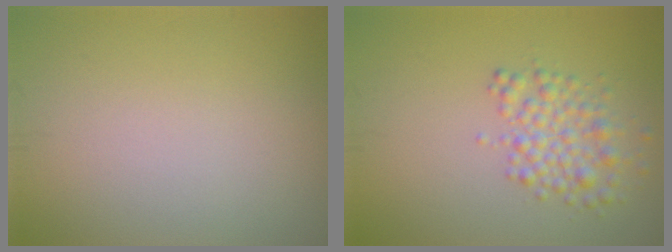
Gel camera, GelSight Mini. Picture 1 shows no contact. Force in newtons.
{"total": 3.1, "press": 3.1, "slide": 0.0}